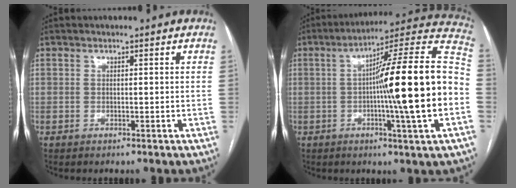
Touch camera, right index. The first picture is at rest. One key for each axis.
{"total": 22.4, "fx": -2.5, "fy": -0.5, "fz": 22.3, "tx": -0.287, "ty": 0.017, "tz": -0.048}